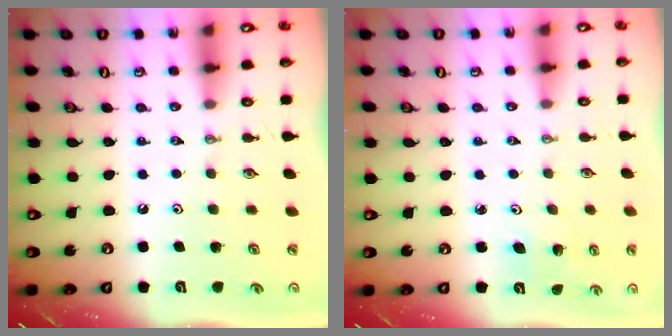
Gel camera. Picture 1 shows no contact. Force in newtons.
{"total": 3.8, "press": 3.7, "slide": 0.9}